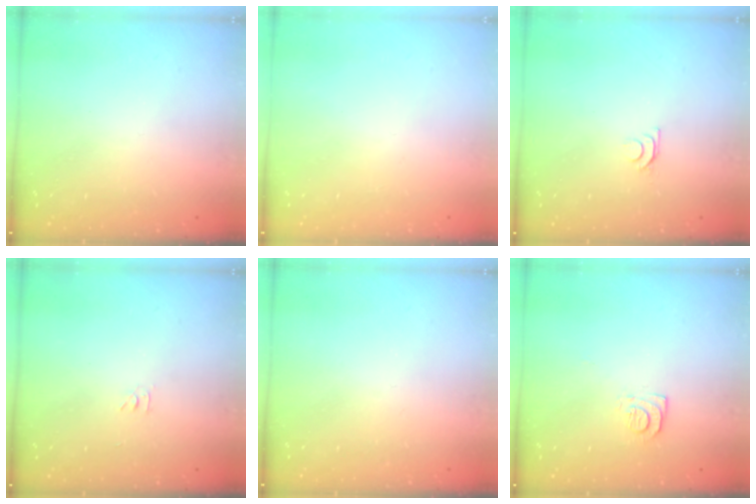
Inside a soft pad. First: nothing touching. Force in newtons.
{"total": 1.6, "press": 1.6, "slide": 0.1}
{"total": 4.3, "press": 4.2, "slide": 0.5}
{"total": 2.8, "press": 2.8, "slide": 0.4}
{"total": 2.2, "press": 2.1, "slide": 0.4}
{"total": 6.8, "press": 6.7, "slide": 0.7}